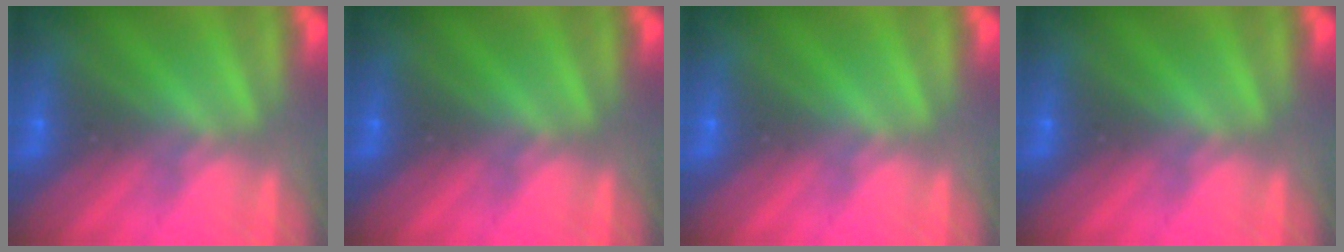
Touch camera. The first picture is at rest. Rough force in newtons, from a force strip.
{"total": 0.0}
{"total": 0.0}
{"total": 0.0}